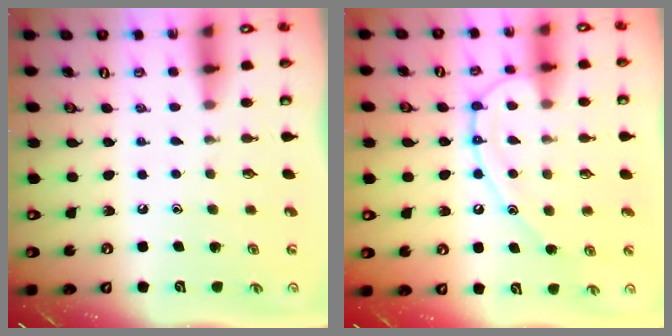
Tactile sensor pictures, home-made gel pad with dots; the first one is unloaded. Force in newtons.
{"total": 14.0, "press": 13.9, "slide": 1.4}